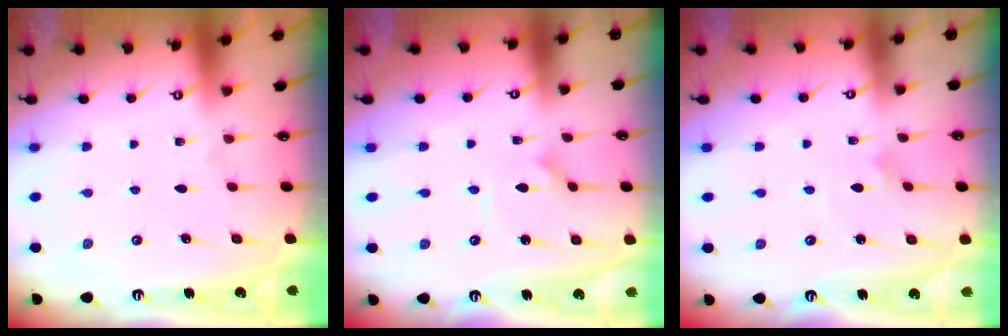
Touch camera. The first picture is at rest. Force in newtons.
{"total": 3.0, "press": 3.0, "slide": 0.2}
{"total": 2.1, "press": 2.1, "slide": 0.1}